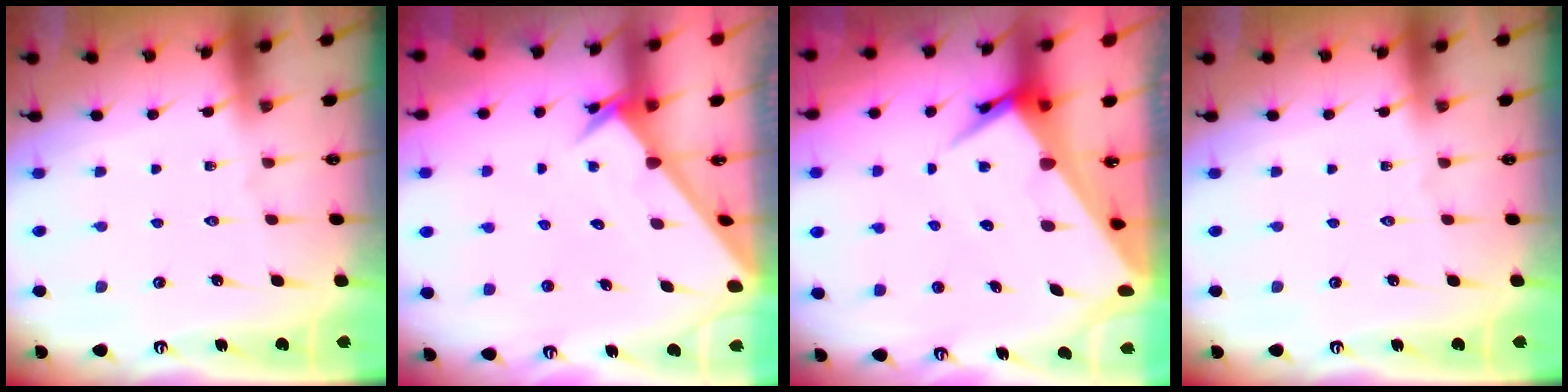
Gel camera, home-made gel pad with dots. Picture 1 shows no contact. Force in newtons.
{"total": 2.9, "press": 2.9, "slide": 0.1}
{"total": 7.6, "press": 7.5, "slide": 0.5}
{"total": 0.0}